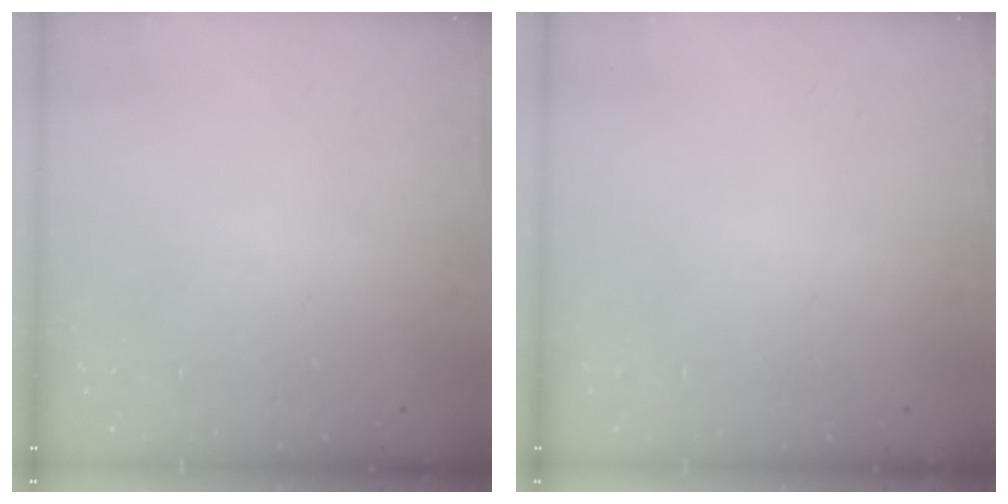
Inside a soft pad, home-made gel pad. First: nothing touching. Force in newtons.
{"total": 0.0}